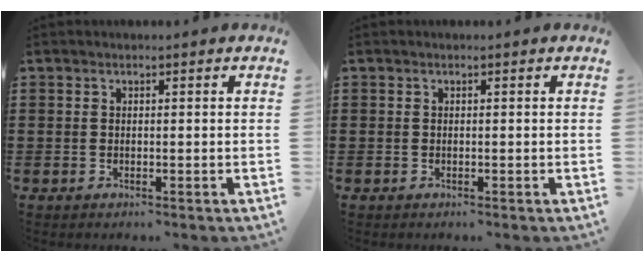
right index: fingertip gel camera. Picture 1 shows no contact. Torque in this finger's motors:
{"motor_torque": [0.10, 0.05, 0.00, 0.00]}